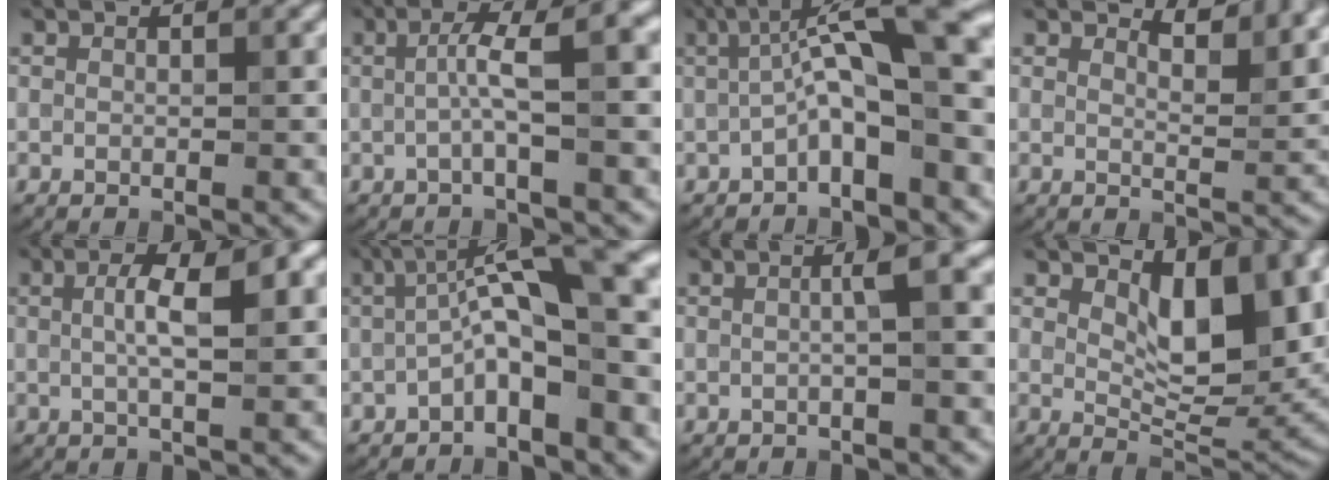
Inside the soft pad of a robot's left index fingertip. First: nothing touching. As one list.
[{"total": 4.1, "force": [0.0, 0.6, 4.0], "torque": [-0.069, 0.012, -0.005]}, {"total": 8.9, "force": [-0.1, 2.2, 8.6], "torque": [-0.130, 0.026, -0.013]}, {"total": 3.7, "force": [3.2, 0.8, 1.7], "torque": [-0.025, -0.005, 0.043]}, {"total": 4.6, "force": [0.7, 1.1, 4.5], "torque": [-0.078, 0.006, 0.010]}, {"total": 8.2, "force": [-0.5, 2.1, 7.9], "torque": [-0.124, 0.027, -0.021]}, {"total": 2.7, "force": [0.1, 0.5, 2.7], "torque": [-0.040, 0.009, -0.004]}, {"total": 8.9, "force": [3.2, 4.2, 7.1], "torque": [-0.108, -0.016, 0.052]}]